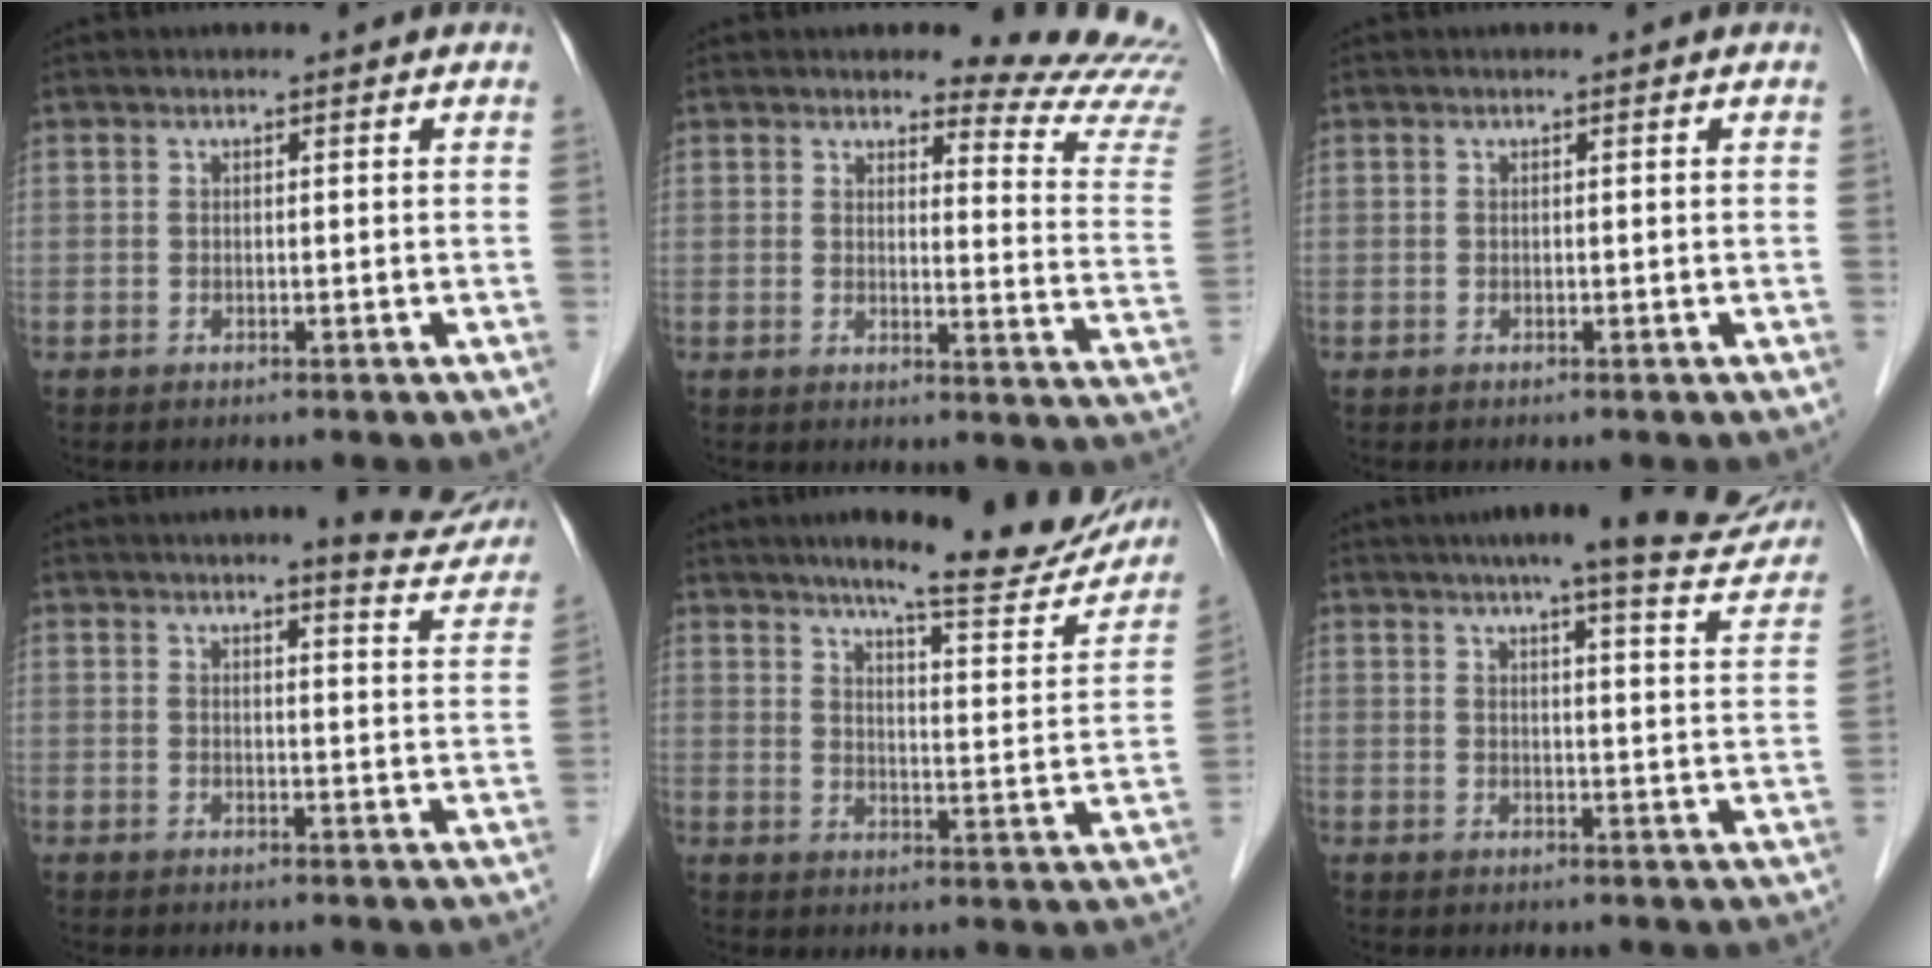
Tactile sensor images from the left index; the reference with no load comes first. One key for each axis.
{"total": 12.9, "fx": 12.7, "fy": 0.8, "fz": 2.3, "tx": -0.004, "ty": -0.122, "tz": 0.110}
{"total": 0.0}
{"total": 9.3, "fx": 8.5, "fy": 1.1, "fz": 3.8, "tx": -0.032, "ty": -0.017, "tz": 0.082}
{"total": 17.3, "fx": 15.1, "fy": 2.2, "fz": 8.1, "tx": -0.099, "ty": -0.033, "tz": 0.188}
{"total": 17.5, "fx": 15.3, "fy": 2.0, "fz": 8.2, "tx": -0.097, "ty": -0.013, "tz": 0.175}